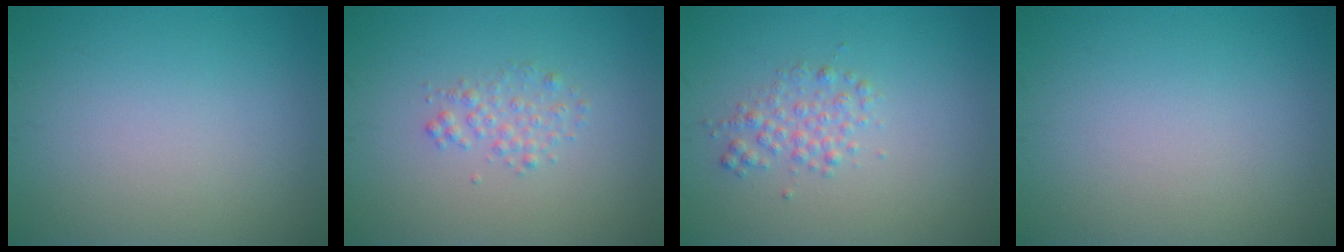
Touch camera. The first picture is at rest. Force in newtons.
{"total": 1.5, "press": 1.5, "slide": 0.0}
{"total": 2.0, "press": 2.0, "slide": 0.0}
{"total": 0.0}